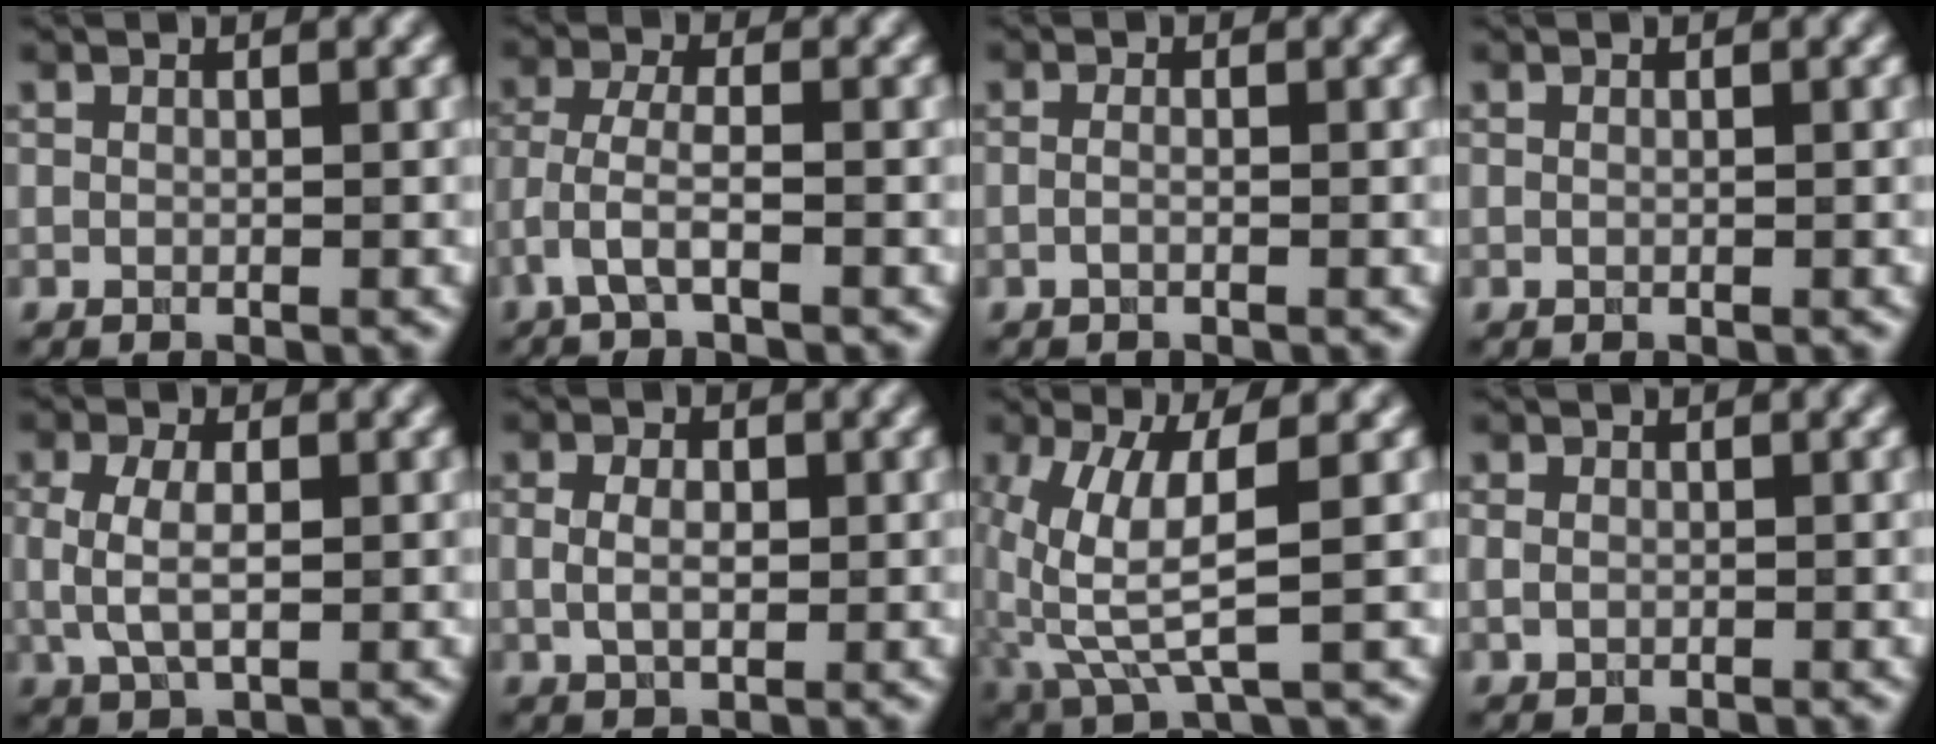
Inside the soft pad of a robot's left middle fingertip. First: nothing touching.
{"total": 3.2, "force": [-1.8, 0.5, 2.6], "torque": [-0.057, 0.002, -0.045]}
{"total": 0.8, "force": [-0.3, 0.2, 0.7], "torque": [-0.016, -0.005, -0.009]}
{"total": 0.0}
{"total": 3.9, "force": [0.0, 2.1, 3.3], "torque": [-0.074, 0.002, 0.001]}
{"total": 3.8, "force": [0.6, 2.6, 2.7], "torque": [-0.039, 0.010, -0.004]}
{"total": 6.1, "force": [0.2, 1.8, 5.9], "torque": [-0.142, -0.009, 0.010]}
{"total": 1.2, "force": [0.0, 1.0, 0.6], "torque": [-0.012, -0.002, -0.001]}